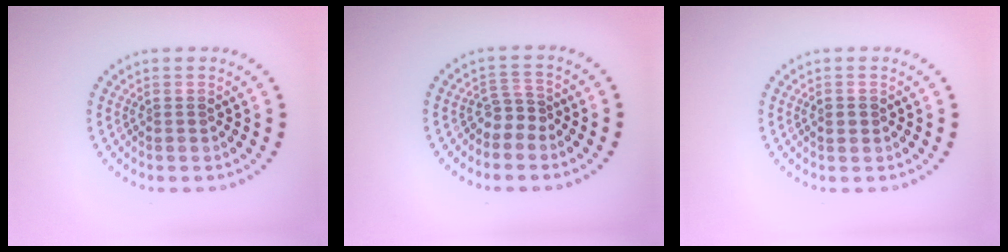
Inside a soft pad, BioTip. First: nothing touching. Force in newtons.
{"total": 1.8, "press": 1.1, "slide": 1.4}
{"total": 1.0, "press": 1.0, "slide": 0.0}